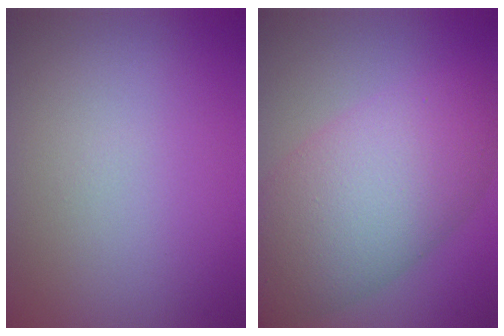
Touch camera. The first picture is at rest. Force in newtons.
{"total": 9.9, "press": 9.9, "slide": 0.4}